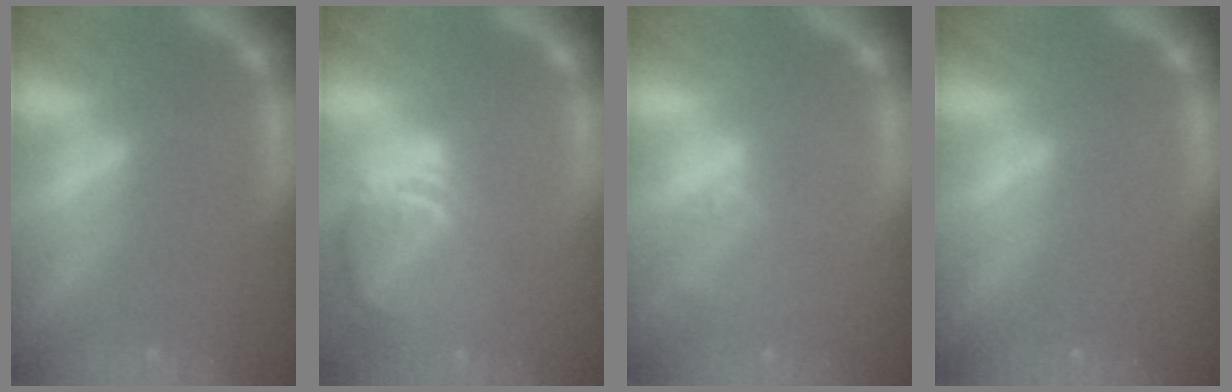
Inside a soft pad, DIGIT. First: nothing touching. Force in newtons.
{"total": 8.5}
{"total": 2.5}
{"total": 0.0}